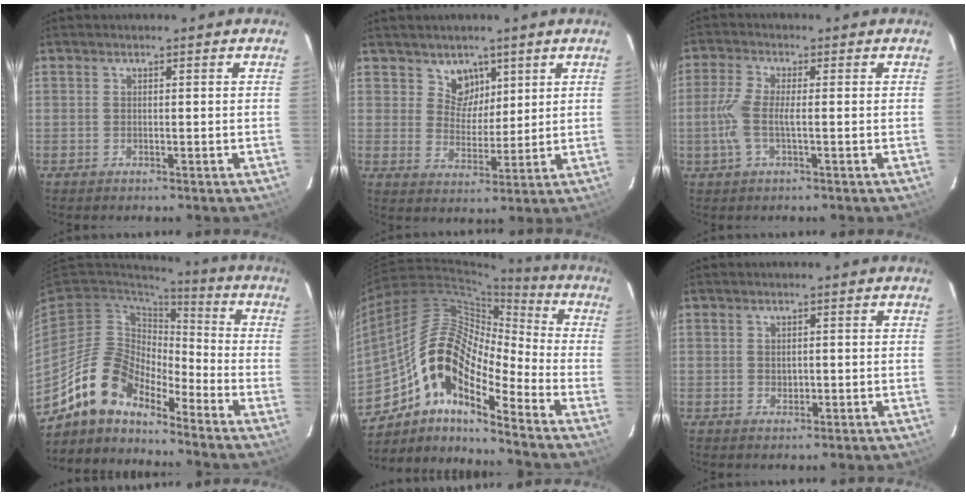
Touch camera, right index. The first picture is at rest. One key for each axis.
{"total": 5.4, "fx": 3.4, "fy": 4.1, "fz": 0.8, "tx": -0.003, "ty": -0.003, "tz": 0.063}
{"total": 5.7, "fx": -1.1, "fy": 1.4, "fz": 5.4, "tx": -0.125, "ty": 0.001, "tz": -0.021}
{"total": 12.8, "fx": -10.8, "fy": 4.9, "fz": 4.8, "tx": -0.094, "ty": 0.018, "tz": -0.213}
{"total": 16.3, "fx": -8.8, "fy": 5.7, "fz": 12.5, "tx": -0.207, "ty": 0.005, "tz": -0.182}
{"total": 1.6, "fx": 0.0, "fy": 1.2, "fz": 1.0, "tx": -0.014, "ty": 0.002, "tz": 0.002}